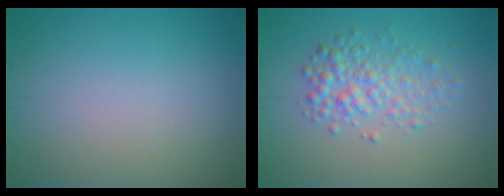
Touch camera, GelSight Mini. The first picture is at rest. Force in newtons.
{"total": 3.1, "press": 3.1, "slide": 0.1}